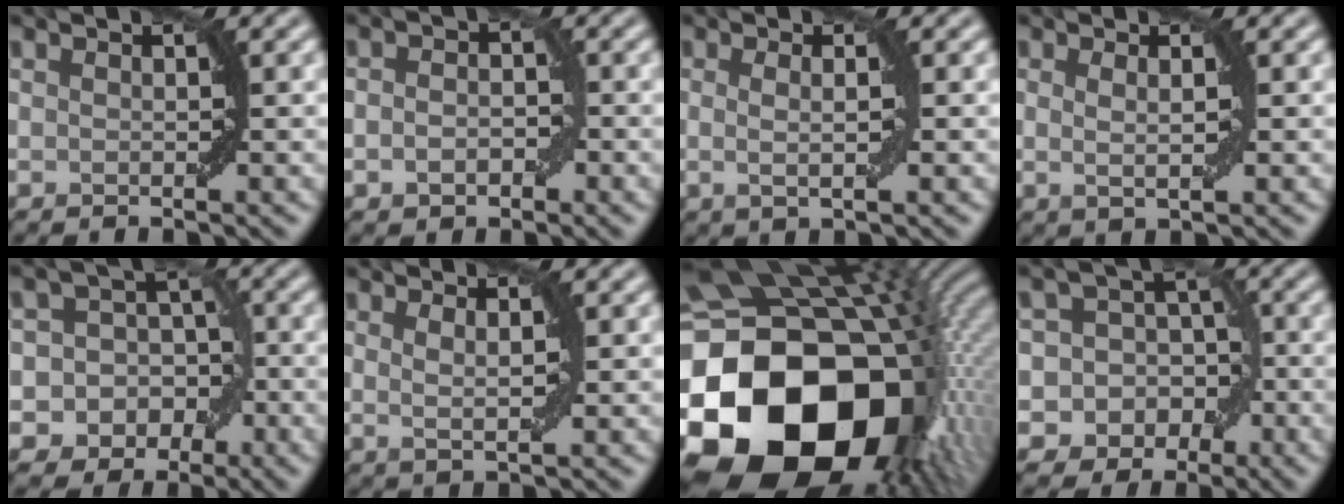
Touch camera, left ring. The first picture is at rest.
{"total": 2.2, "force": [-0.6, 1.5, 1.5], "torque": [-0.022, 0.001, -0.012]}
{"total": 1.9, "force": [0.1, 0.3, 1.9], "torque": [-0.035, 0.000, 0.001]}
{"total": 1.6, "force": [0.3, 0.3, 1.6], "torque": [-0.026, -0.001, 0.005]}
{"total": 8.0, "force": [-3.0, 7.1, 1.9], "torque": [-0.012, 0.012, -0.069]}
{"total": 1.7, "force": [0.6, 0.4, 1.5], "torque": [-0.022, -0.002, 0.011]}
{"total": 23.7, "force": [-4.5, 18.3, 14.3], "torque": [-0.292, -0.070, -0.078]}
{"total": 9.1, "force": [-3.4, 8.2, 2.1], "torque": [-0.016, 0.011, -0.082]}